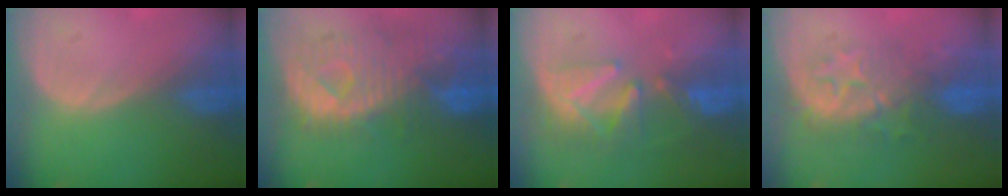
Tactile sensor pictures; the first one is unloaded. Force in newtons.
{"total": 10.9, "press": 9.6, "slide": 5.0}
{"total": 8.2, "press": 7.5, "slide": 3.4}
{"total": 8.2, "press": 8.1, "slide": 1.1}